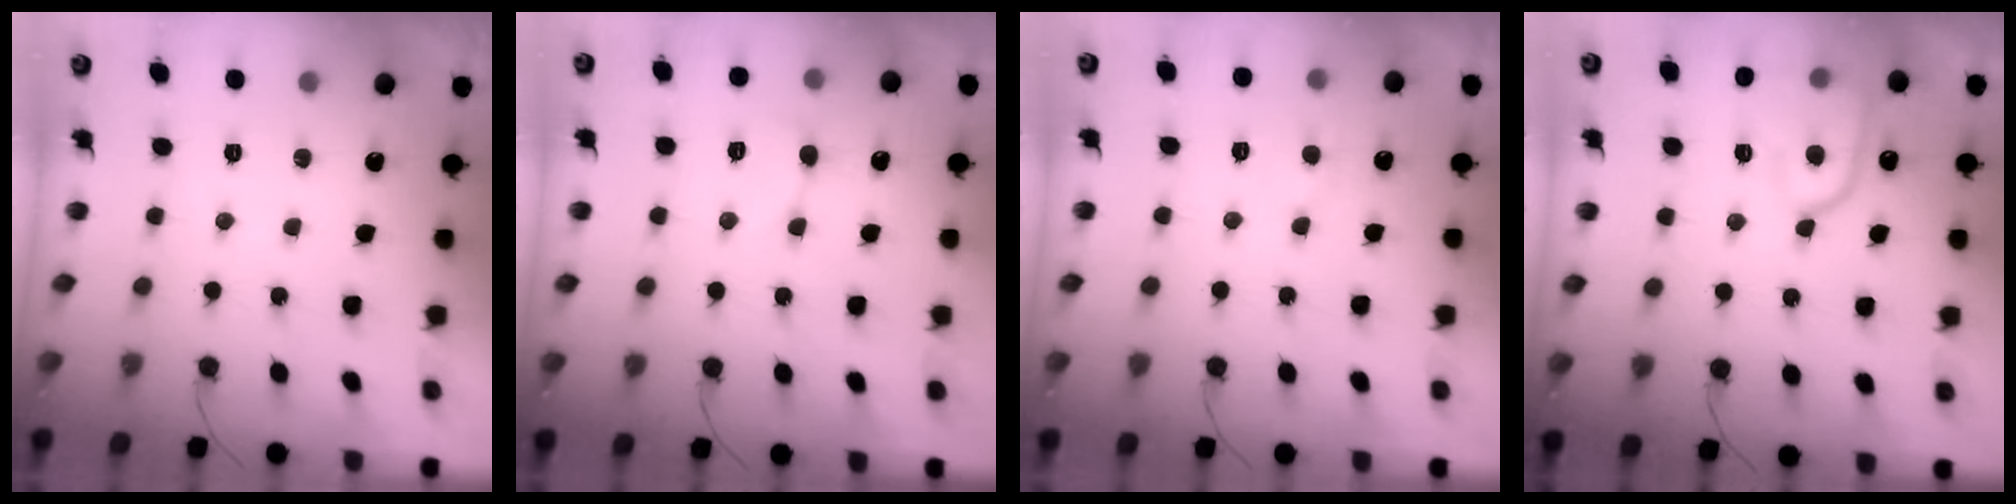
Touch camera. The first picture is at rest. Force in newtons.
{"total": 3.7, "press": 3.6, "slide": 0.5}
{"total": 5.3, "press": 5.2, "slide": 0.4}
{"total": 11.3, "press": 11.2, "slide": 1.1}